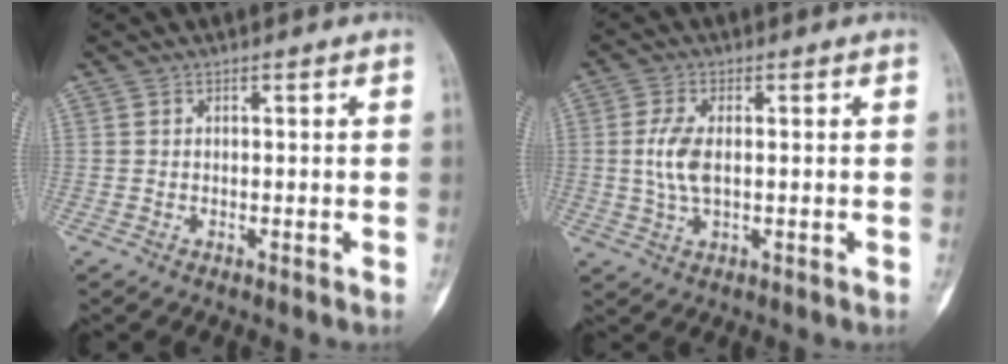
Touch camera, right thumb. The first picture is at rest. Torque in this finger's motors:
{"motor_torque": [0.91, 1.01, 0.34, -0.43, 0.26]}